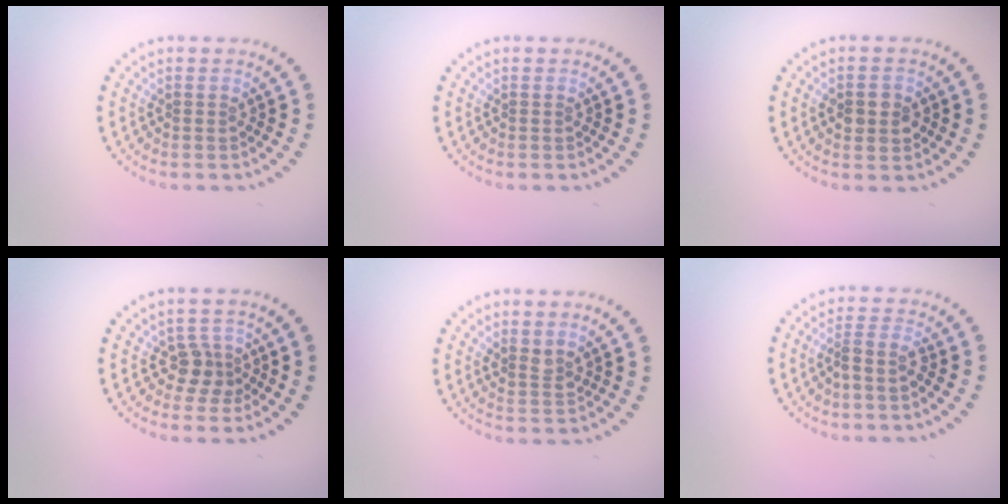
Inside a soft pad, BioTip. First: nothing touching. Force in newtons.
{"total": 0.0}
{"total": 2.8, "press": 2.8, "slide": 0.2}
{"total": 2.2, "press": 1.8, "slide": 1.3}
{"total": 1.4, "press": 1.2, "slide": 0.8}
{"total": 2.0, "press": 1.6, "slide": 1.2}